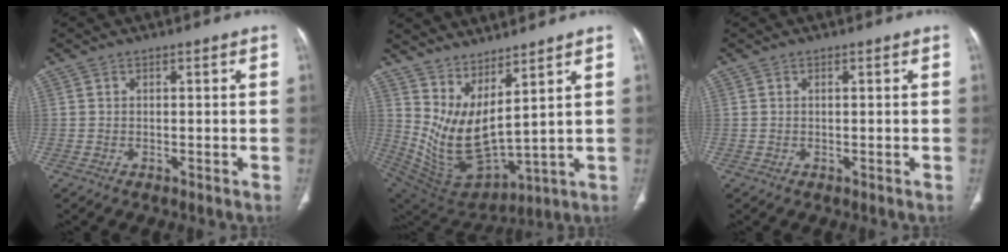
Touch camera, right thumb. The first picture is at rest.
{"total": 13.0, "force": [7.3, 3.7, 10.1], "torque": [-0.190, -0.069, 0.167]}
{"total": 0.0}